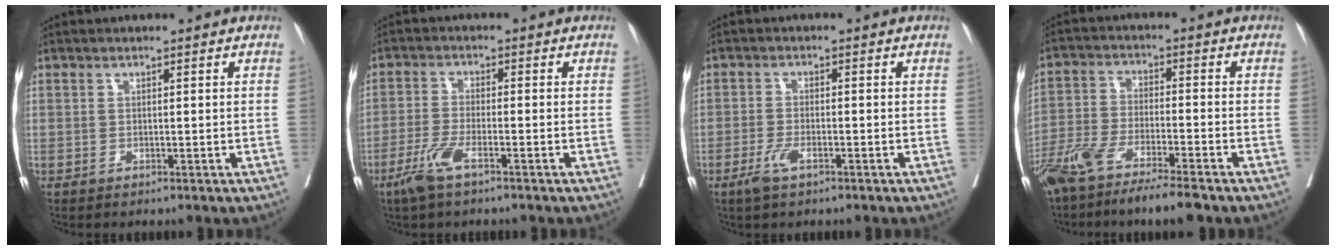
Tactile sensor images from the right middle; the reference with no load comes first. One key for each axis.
{"total": 4.8, "fx": -3.0, "fy": 0.7, "fz": 3.6, "tx": -0.083, "ty": -0.007, "tz": -0.062}
{"total": 3.1, "fx": -1.8, "fy": 0.8, "fz": 2.4, "tx": -0.054, "ty": -0.002, "tz": -0.036}
{"total": 10.8, "fx": -8.3, "fy": 0.8, "fz": 6.8, "tx": -0.126, "ty": -0.023, "tz": -0.148}